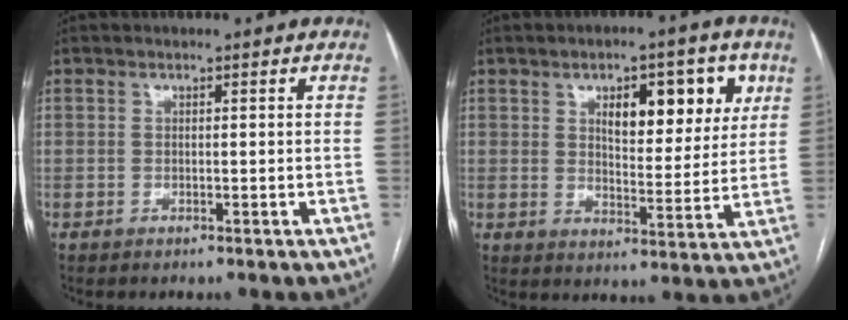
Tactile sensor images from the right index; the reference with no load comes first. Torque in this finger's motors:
{"motor_torque": [0.49, 0.43, 0.64, 0.09]}